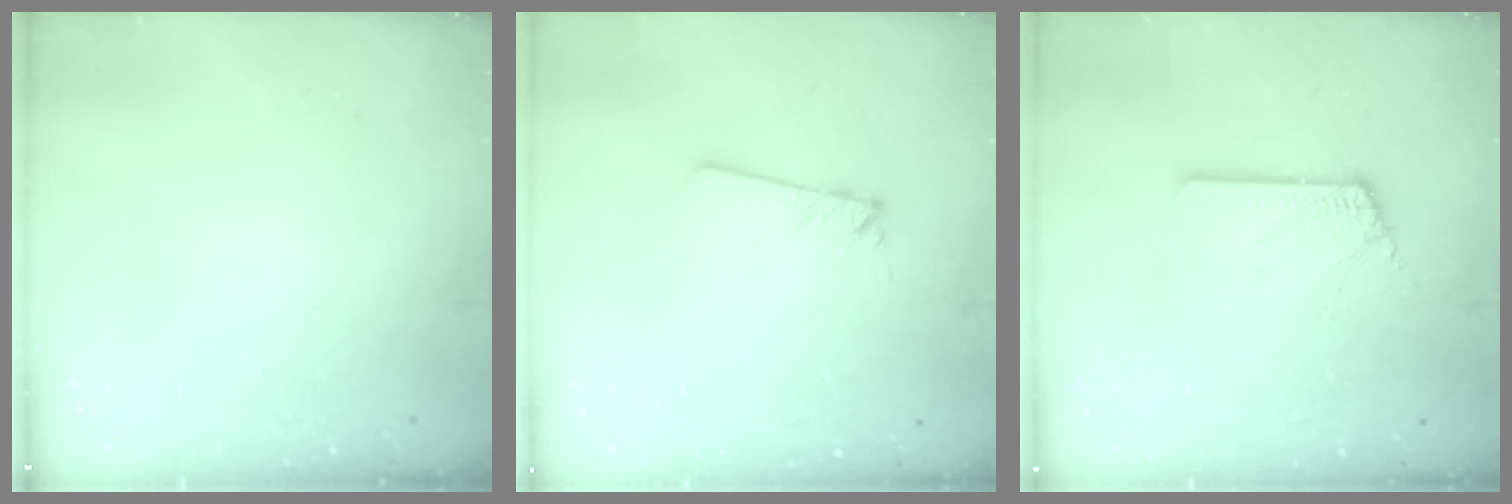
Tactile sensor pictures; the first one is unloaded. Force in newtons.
{"total": 1.9, "press": 1.9, "slide": 0.2}
{"total": 2.5, "press": 2.5, "slide": 0.3}